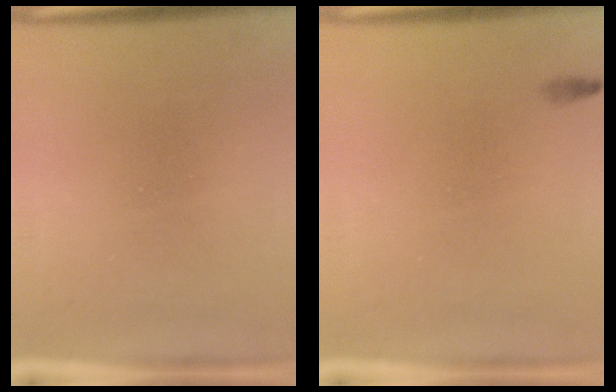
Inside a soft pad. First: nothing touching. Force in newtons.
{"total": 0.5}